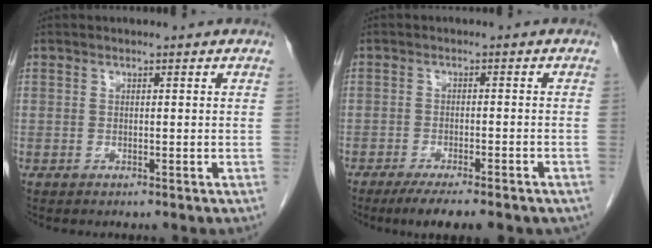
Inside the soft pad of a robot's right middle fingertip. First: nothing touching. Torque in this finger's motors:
{"motor_torque": [1.12, -1.02, 0.19, 0.07]}